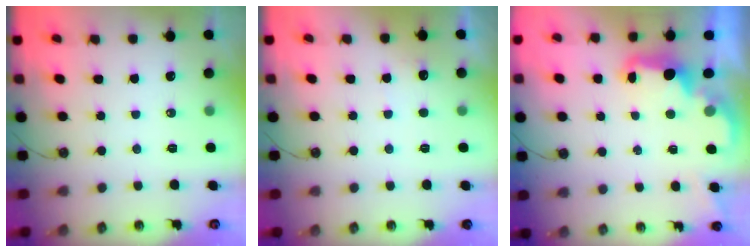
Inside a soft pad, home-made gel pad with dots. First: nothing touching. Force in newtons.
{"total": 4.4, "press": 4.2, "slide": 1.2}
{"total": 2.8, "press": 2.6, "slide": 0.9}